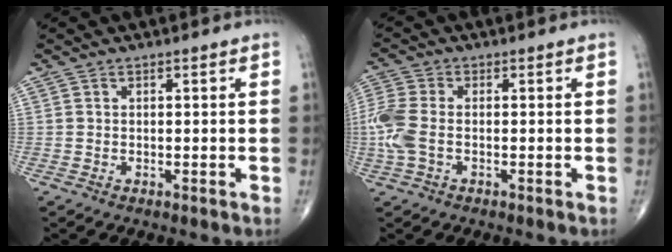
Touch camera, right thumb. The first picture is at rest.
{"total": 7.3, "force": [-1.1, 4.2, 5.9], "torque": [-0.169, 0.010, -0.027]}